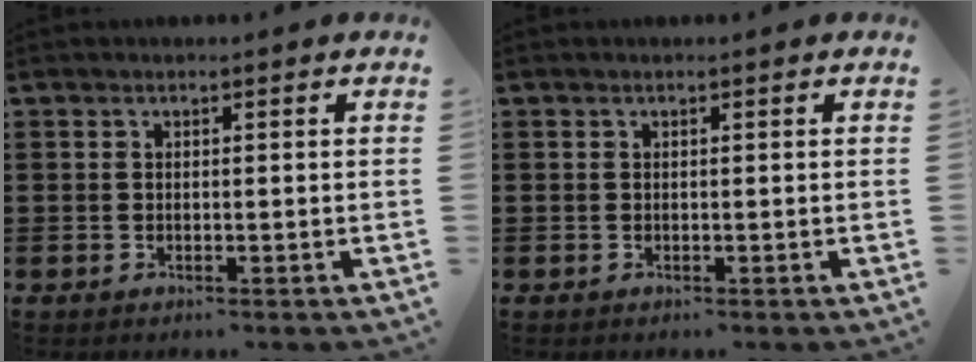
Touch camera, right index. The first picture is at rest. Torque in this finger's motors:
{"motor_torque": [0.55, 0.58, 0.00, 0.02]}